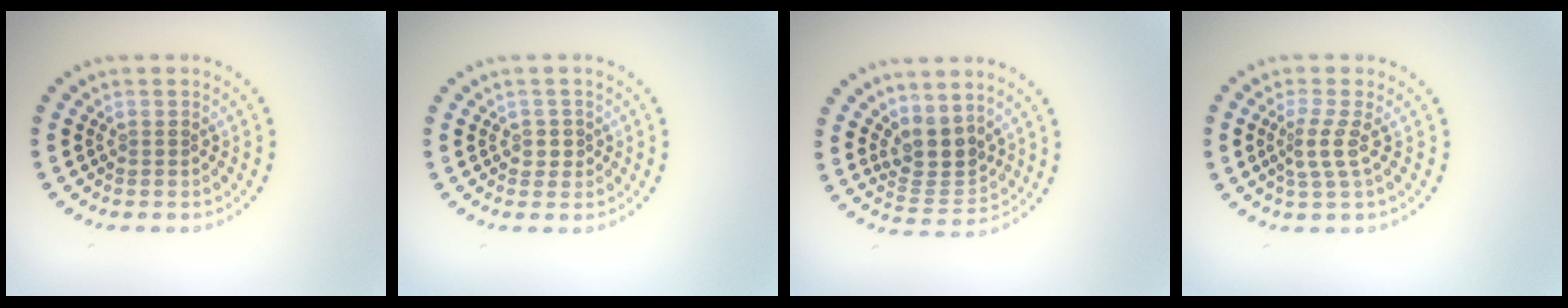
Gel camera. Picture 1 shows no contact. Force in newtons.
{"total": 1.1, "press": 1.0, "slide": 0.5}
{"total": 3.5, "press": 2.8, "slide": 2.0}
{"total": 2.2, "press": 1.5, "slide": 1.6}